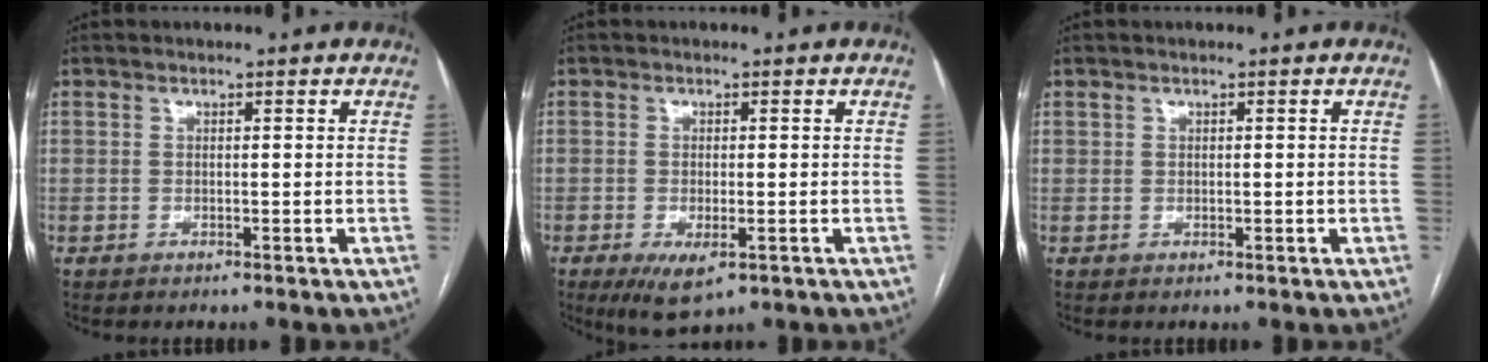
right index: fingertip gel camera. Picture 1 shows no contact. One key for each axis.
{"total": 5.2, "fx": -2.3, "fy": 1.9, "fz": 4.2, "tx": -0.073, "ty": -0.013, "tz": -0.029}
{"total": 0.7, "fx": 0.3, "fy": 0.5, "fz": 0.3, "tx": -0.002, "ty": 0.003, "tz": 0.006}